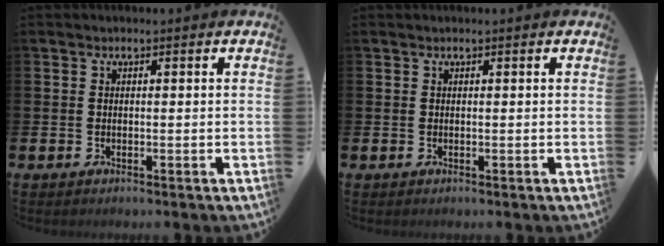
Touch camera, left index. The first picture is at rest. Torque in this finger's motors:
{"motor_torque": [0.03, -0.03, -0.02, 0.00]}